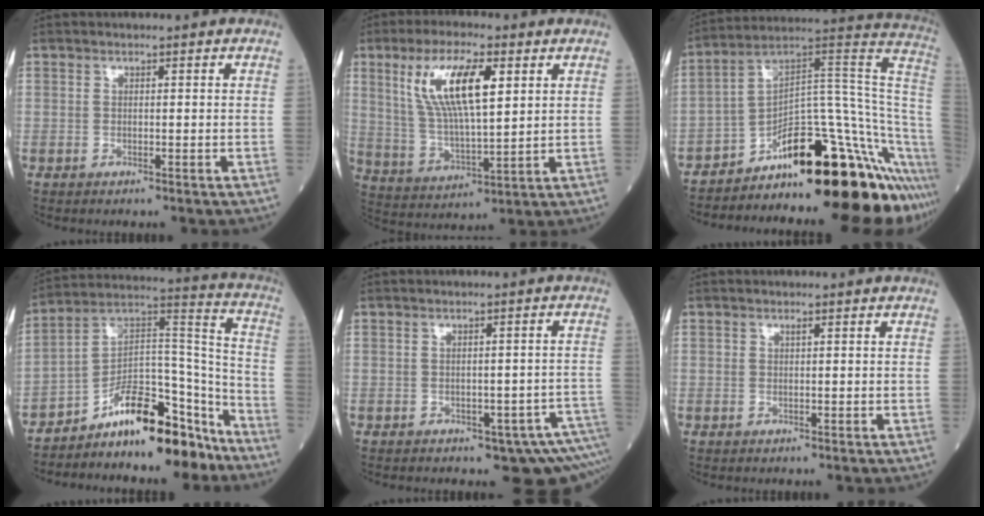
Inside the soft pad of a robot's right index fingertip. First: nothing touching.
{"total": 12.7, "force": [4.8, 3.0, 11.4], "torque": [-0.233, 0.010, 0.096]}
{"total": 22.7, "force": [-14.5, 3.5, 17.1], "torque": [-0.140, 0.053, -0.211]}
{"total": 14.4, "force": [-11.0, 4.6, 8.1], "torque": [-0.110, 0.053, -0.182]}
{"total": 7.5, "force": [-5.7, 2.6, 4.1], "torque": [-0.026, 0.008, -0.069]}
{"total": 0.0}